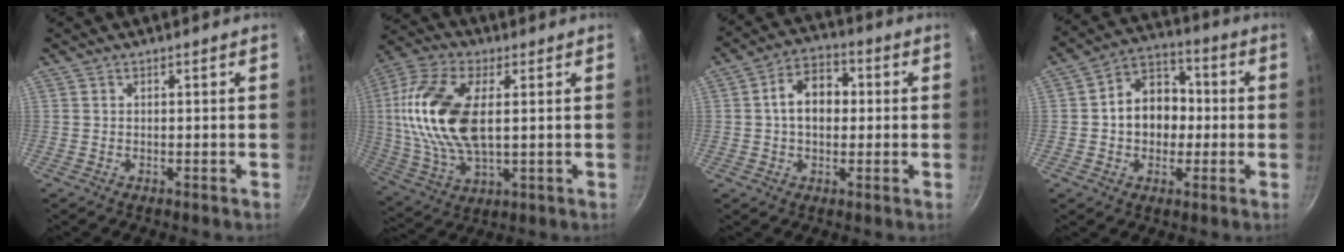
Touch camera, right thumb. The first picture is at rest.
{"total": 19.2, "force": [2.8, 9.8, 16.2], "torque": [-0.324, 0.002, 0.046]}
{"total": 9.7, "force": [0.7, 6.7, 6.9], "torque": [-0.081, 0.023, -0.001]}
{"total": 12.0, "force": [-0.3, 9.5, 7.3], "torque": [-0.068, 0.028, -0.019]}